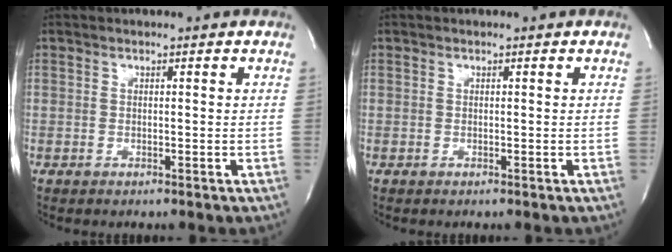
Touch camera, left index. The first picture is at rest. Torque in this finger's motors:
{"motor_torque": [-0.05, 0.05, -0.01, 0.00]}